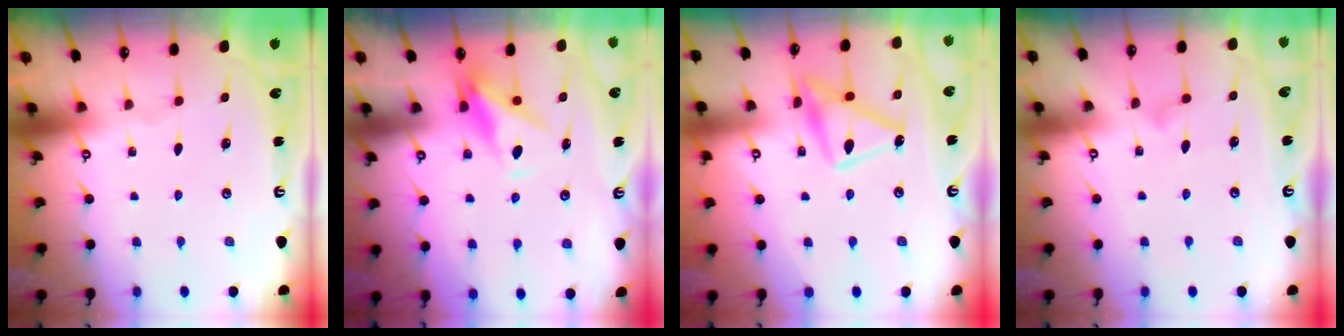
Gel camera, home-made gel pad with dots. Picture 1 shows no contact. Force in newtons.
{"total": 8.7, "press": 8.6, "slide": 1.5}
{"total": 15.3, "press": 15.3, "slide": 0.8}
{"total": 4.8, "press": 4.8, "slide": 0.4}